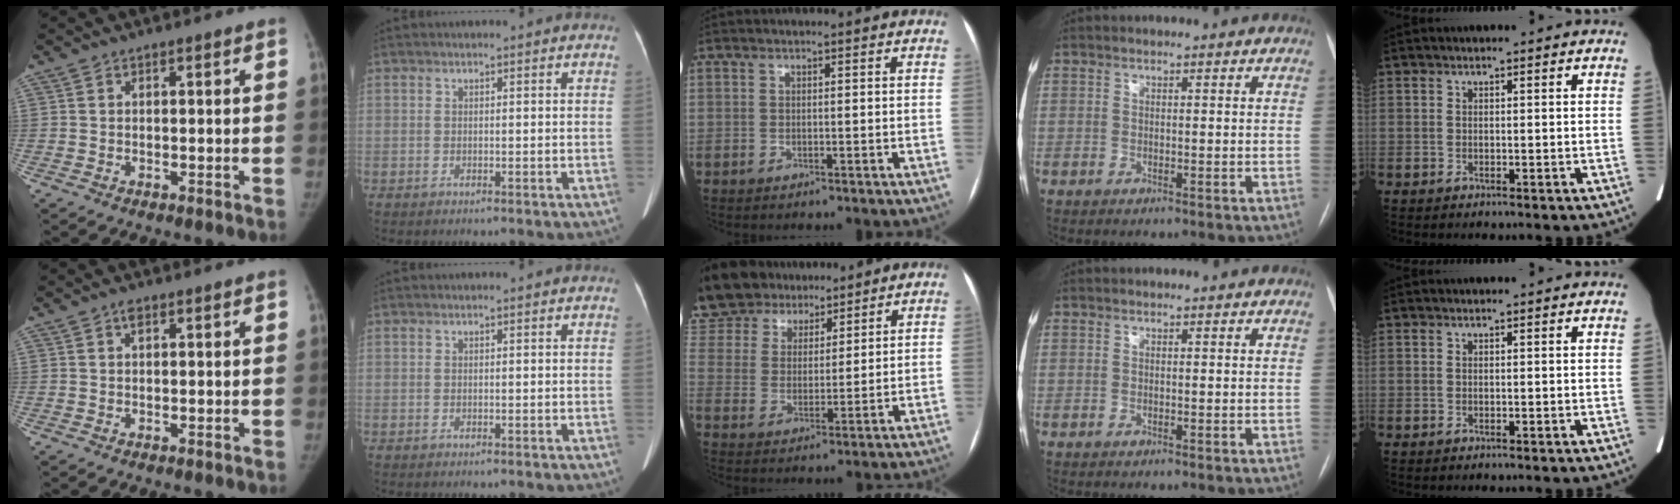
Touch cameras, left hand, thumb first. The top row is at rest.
{"thumb": {"total": 1.4, "force": [0.7, 0.8, 0.9], "torque": [-0.012, 0.002, 0.008]}, "middle": {"total": 19.0, "force": [15.2, 9.3, 6.7], "torque": [-0.169, 0.049, 0.271]}}